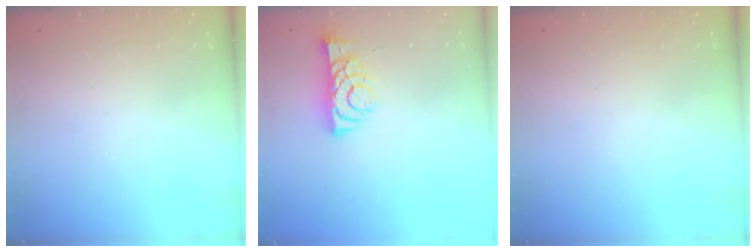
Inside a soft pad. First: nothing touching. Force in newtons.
{"total": 7.1, "press": 7.1, "slide": 0.7}
{"total": 0.0}